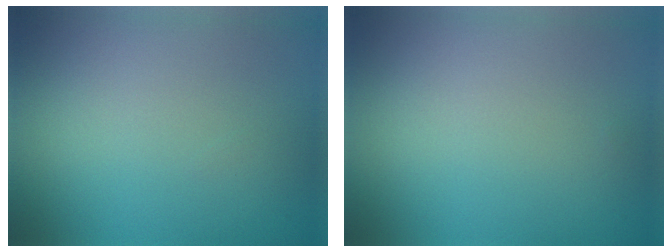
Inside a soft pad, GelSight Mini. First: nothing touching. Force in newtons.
{"total": 0.0}